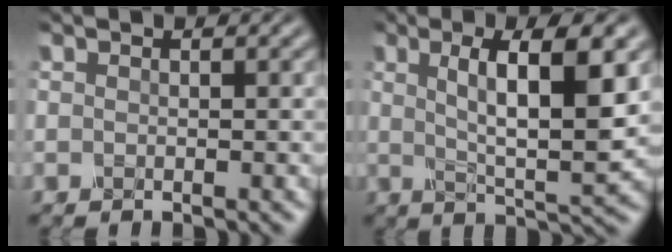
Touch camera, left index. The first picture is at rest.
{"total": 7.7, "force": [1.6, 1.8, 7.3], "torque": [-0.112, -0.003, 0.035]}